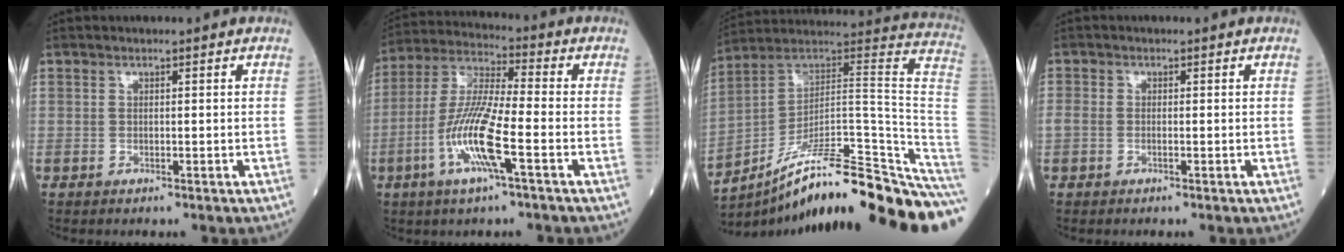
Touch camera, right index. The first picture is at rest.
{"total": 12.2, "force": [-4.1, 1.0, 11.4], "torque": [-0.238, -0.005, -0.085]}
{"total": 26.7, "force": [-19.8, 0.7, 18.0], "torque": [-0.140, 0.050, -0.300]}
{"total": 1.4, "force": [-0.4, 0.8, 1.1], "torque": [-0.028, 0.004, -0.007]}